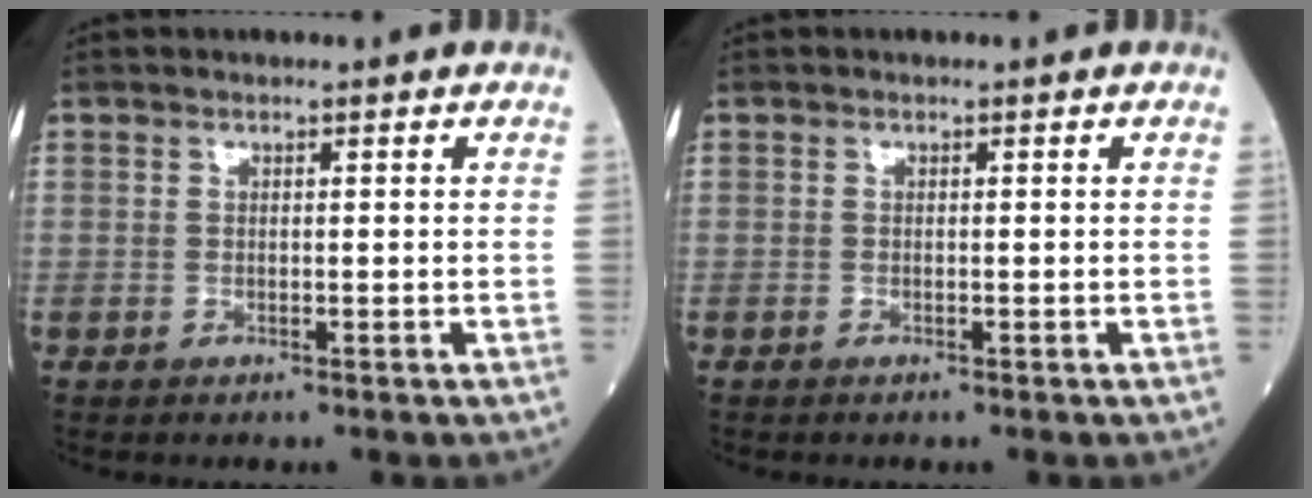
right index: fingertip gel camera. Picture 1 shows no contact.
{"total": 0.0}